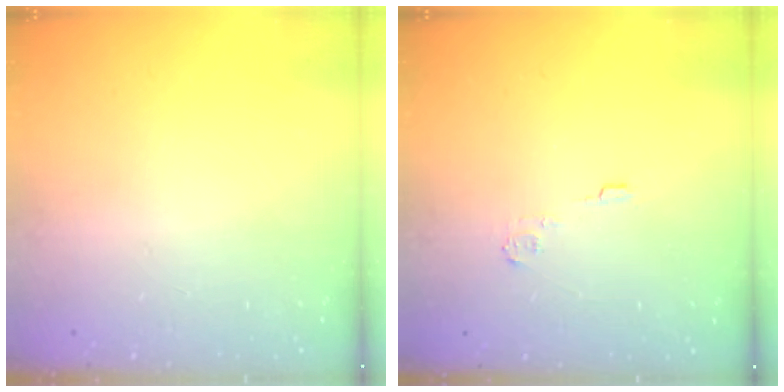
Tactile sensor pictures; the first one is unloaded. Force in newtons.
{"total": 3.5, "press": 3.5, "slide": 0.4}